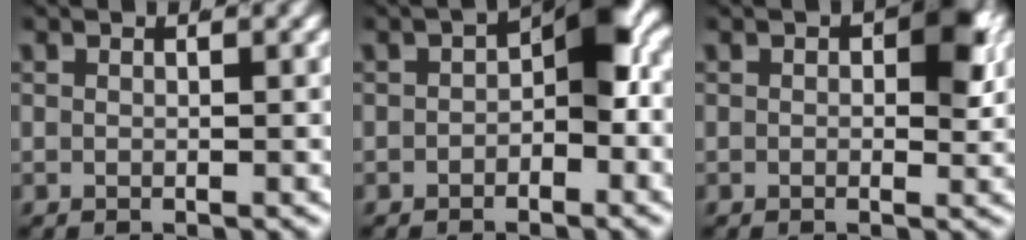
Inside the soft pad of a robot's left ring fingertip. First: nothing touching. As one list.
[{"total": 4.1, "force": [-0.6, 1.8, 3.7], "torque": [-0.046, -0.005, -0.006]}, {"total": 3.0, "force": [0.4, 1.3, 2.7], "torque": [-0.033, -0.005, 0.007]}]